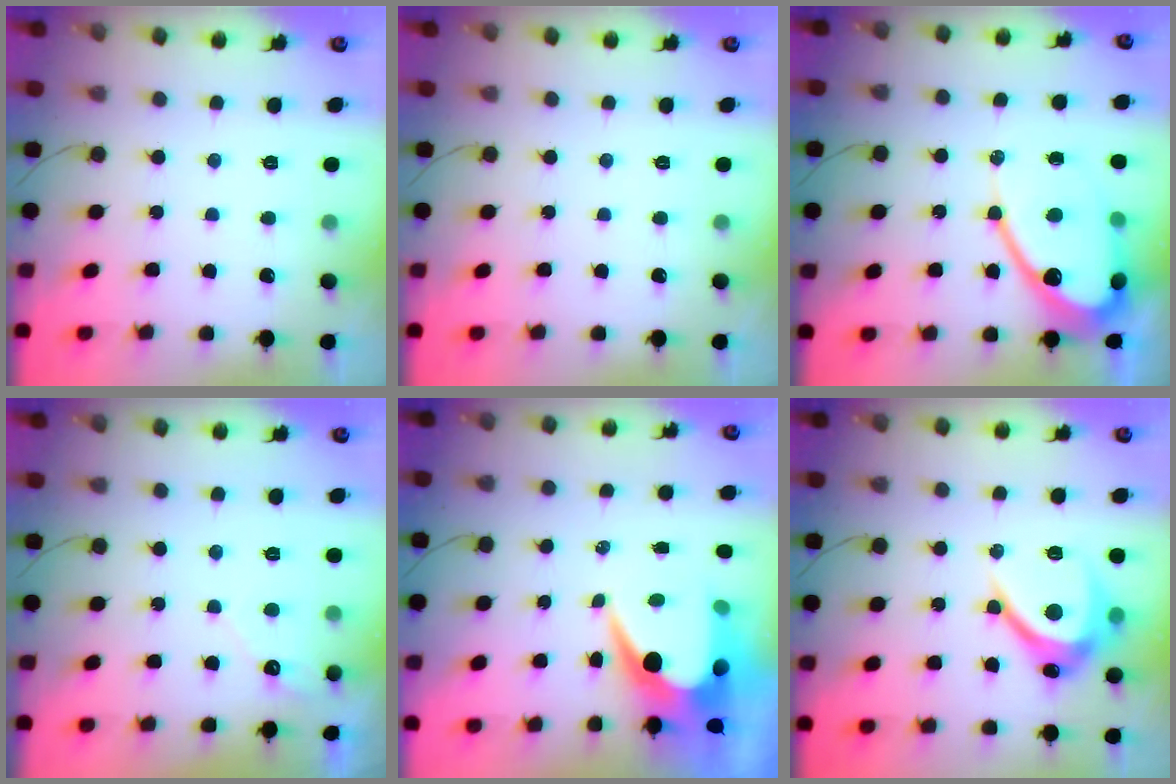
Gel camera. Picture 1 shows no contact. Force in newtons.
{"total": 0.0}
{"total": 16.3, "press": 16.3, "slide": 1.5}
{"total": 3.0, "press": 3.0, "slide": 0.1}
{"total": 9.6, "press": 9.5, "slide": 0.8}
{"total": 10.8, "press": 10.8, "slide": 0.6}